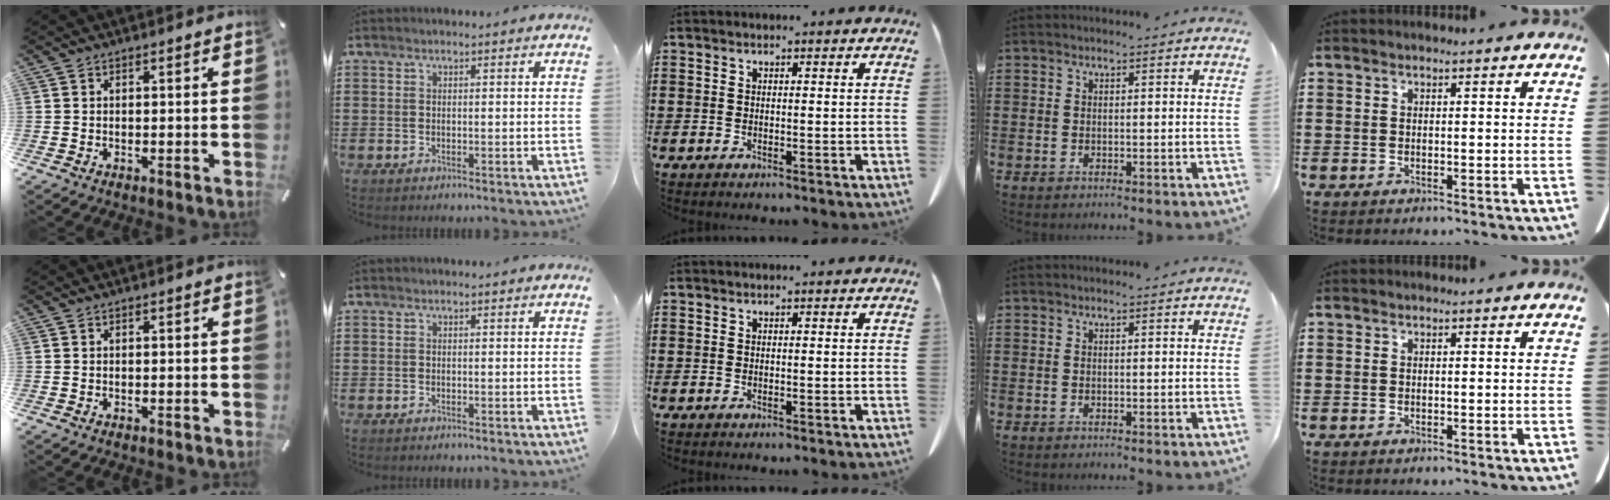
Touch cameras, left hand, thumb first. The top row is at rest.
{}